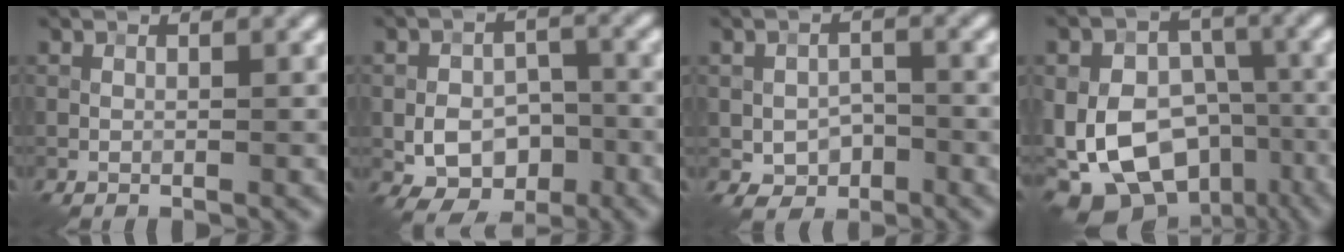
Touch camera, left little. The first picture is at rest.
{"total": 5.5, "force": [-1.8, 3.8, 3.6], "torque": [-0.055, -0.001, -0.033]}
{"total": 3.1, "force": [-1.2, 2.2, 1.9], "torque": [-0.037, -0.003, -0.019]}
{"total": 16.8, "force": [-5.4, 12.1, 10.3], "torque": [-0.195, -0.017, -0.086]}